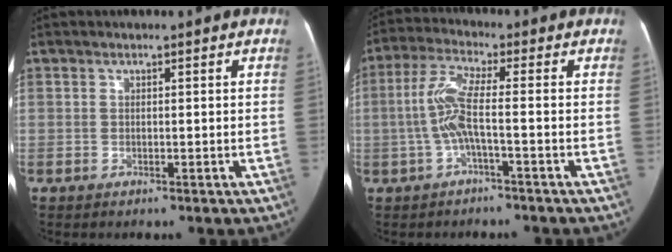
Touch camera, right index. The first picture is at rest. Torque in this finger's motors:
{"motor_torque": [1.20, -0.28, 0.59, 0.20]}